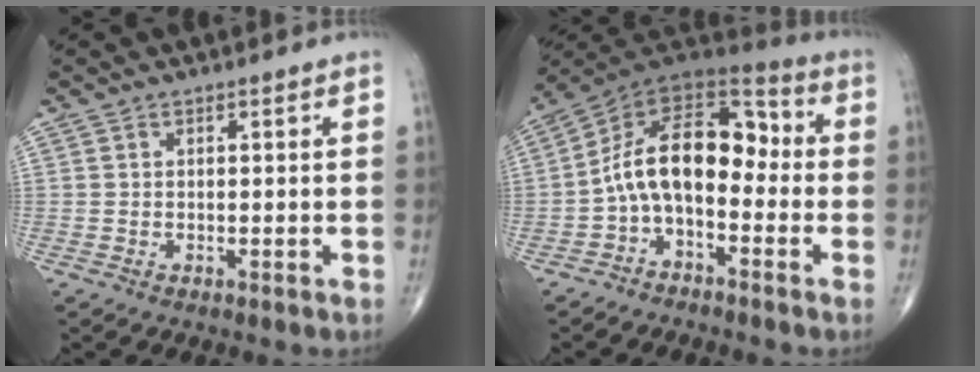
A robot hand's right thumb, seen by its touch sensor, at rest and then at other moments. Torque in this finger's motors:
{"motor_torque": [1.61, 1.48, 1.73, -0.56, 0.18]}